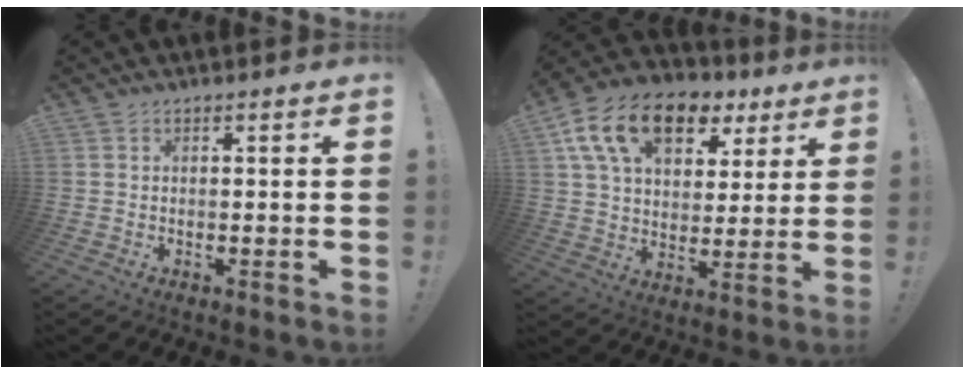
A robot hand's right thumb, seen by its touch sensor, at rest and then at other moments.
{"total": 18.2, "force": [9.3, 11.2, 10.9], "torque": [-0.187, -0.034, 0.170]}